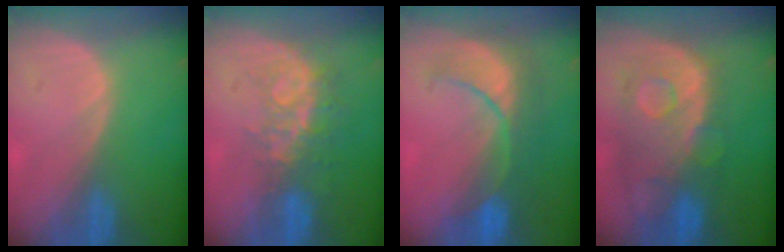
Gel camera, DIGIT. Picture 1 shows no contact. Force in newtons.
{"total": 8.5, "press": 7.0, "slide": 4.8}
{"total": 8.4, "press": 8.3, "slide": 1.3}
{"total": 11.2, "press": 9.8, "slide": 5.5}